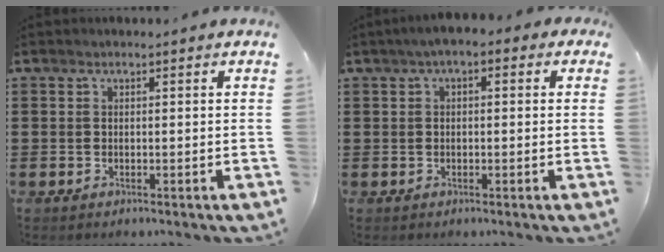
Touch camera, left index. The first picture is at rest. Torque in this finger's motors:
{"motor_torque": [1.39, -0.76, 0.55, 0.15]}